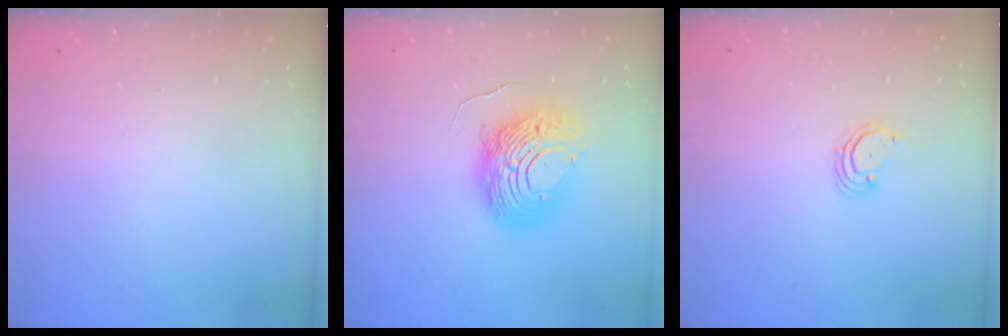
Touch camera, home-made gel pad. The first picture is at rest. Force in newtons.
{"total": 12.2, "press": 12.2, "slide": 1.2}
{"total": 2.6, "press": 2.6, "slide": 0.3}